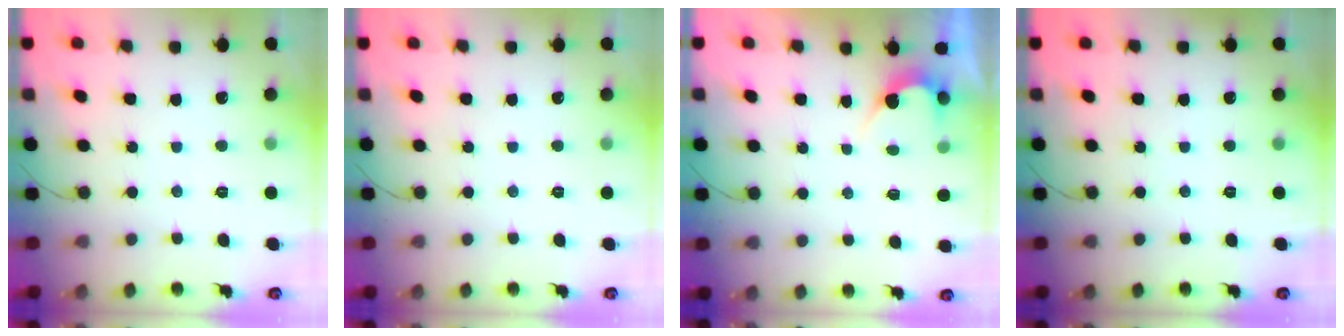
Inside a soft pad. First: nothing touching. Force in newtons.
{"total": 0.0}
{"total": 2.7, "press": 2.7, "slide": 0.2}
{"total": 0.0}